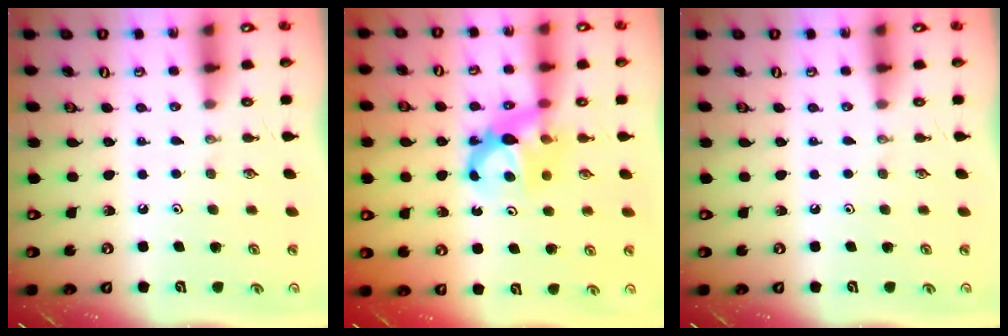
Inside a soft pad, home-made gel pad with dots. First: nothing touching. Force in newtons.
{"total": 6.8, "press": 6.8, "slide": 0.2}
{"total": 0.0}